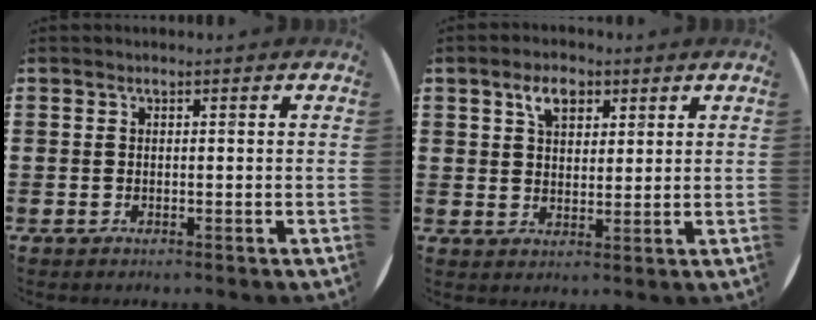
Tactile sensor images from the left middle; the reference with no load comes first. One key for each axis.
{"total": 4.0, "fx": 2.4, "fy": 2.5, "fz": 2.1, "tx": -0.033, "ty": 0.005, "tz": 0.039}